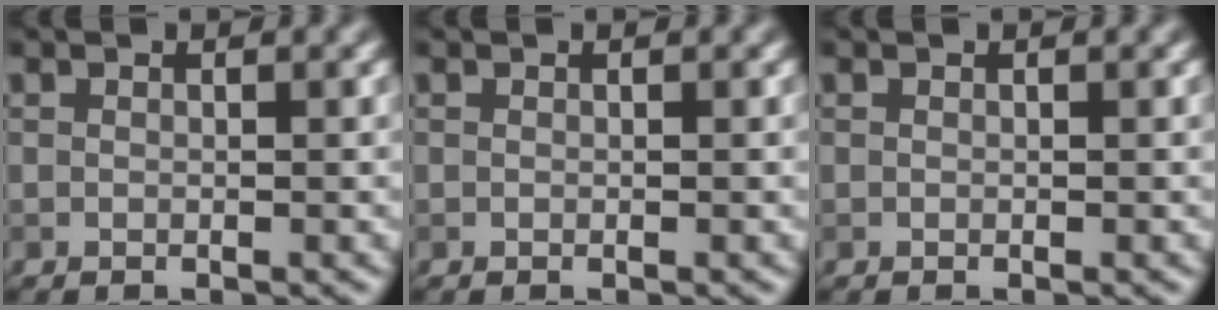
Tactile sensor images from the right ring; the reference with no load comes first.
{"total": 0.0}
{"total": 0.0}